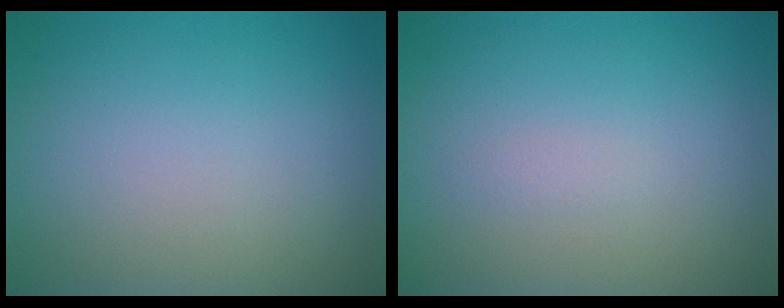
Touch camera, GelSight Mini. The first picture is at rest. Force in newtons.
{"total": 0.6, "press": 0.6, "slide": 0.0}